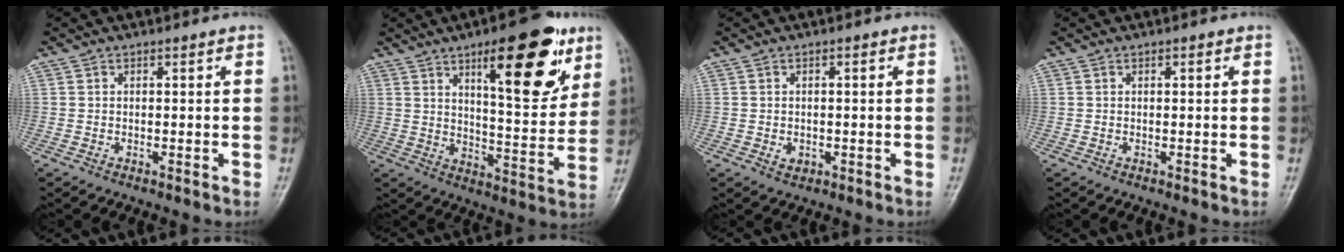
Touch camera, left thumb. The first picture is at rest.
{"total": 18.6, "force": [9.7, 6.3, 14.6], "torque": [-0.169, -0.046, 0.144]}
{"total": 2.0, "force": [-0.5, 1.6, 1.1], "torque": [-0.009, 0.001, -0.006]}
{"total": 0.6, "force": [0.2, 0.2, 0.5], "torque": [-0.008, 0.000, 0.002]}